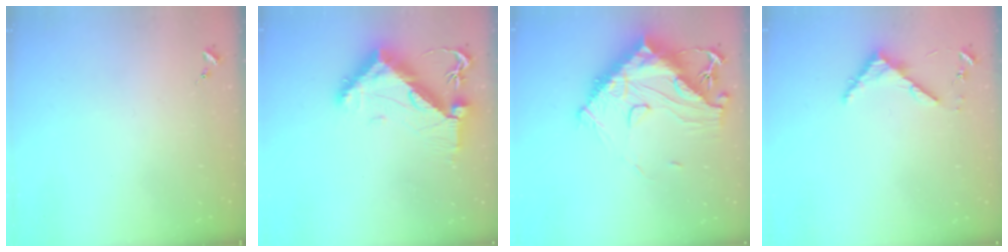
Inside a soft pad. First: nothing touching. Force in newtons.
{"total": 12.1, "press": 12.0, "slide": 1.7}
{"total": 20.5, "press": 20.4, "slide": 1.8}
{"total": 4.6, "press": 4.6, "slide": 0.4}